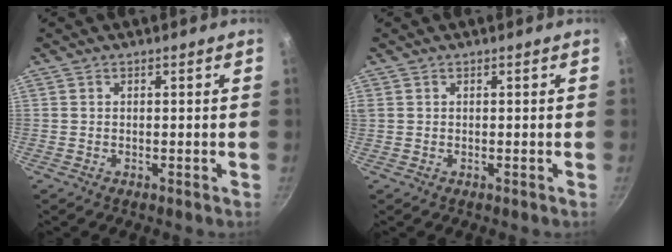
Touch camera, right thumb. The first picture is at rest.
{"total": 0.5, "force": [0.2, 0.4, 0.2], "torque": [-0.006, 0.003, 0.005]}